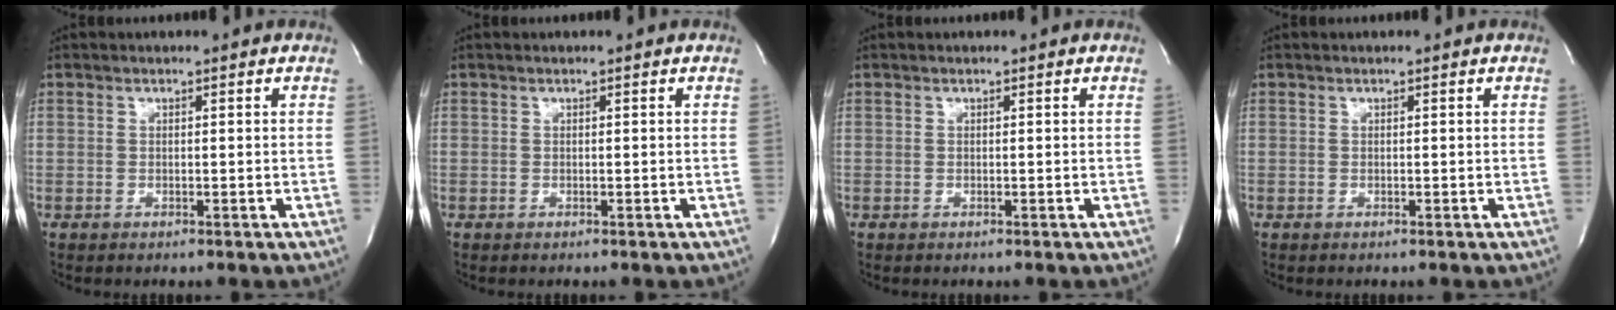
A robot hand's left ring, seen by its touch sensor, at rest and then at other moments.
{"total": 0.0}
{"total": 0.0}
{"total": 0.0}